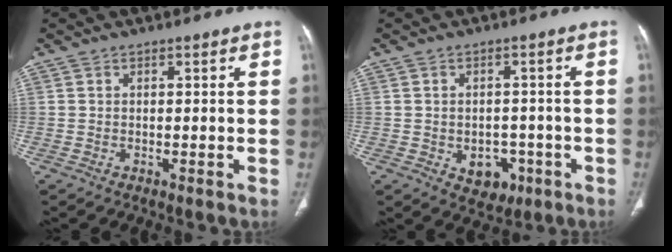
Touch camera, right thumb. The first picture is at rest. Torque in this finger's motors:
{"motor_torque": [-0.31, 0.31, -0.15, 0.02, 0.09]}